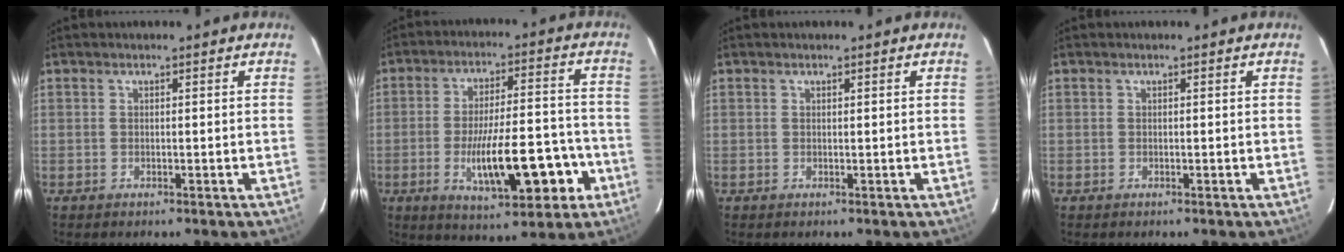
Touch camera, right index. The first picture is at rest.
{"total": 14.6, "force": [-4.9, 3.9, 13.2], "torque": [-0.214, 0.010, -0.068]}
{"total": 0.0}
{"total": 0.0}